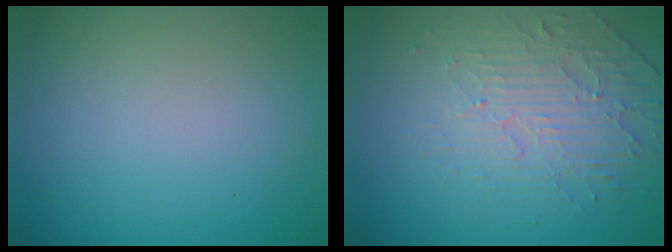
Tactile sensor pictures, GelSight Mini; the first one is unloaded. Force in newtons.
{"total": 4.6, "press": 3.2, "slide": 3.2}